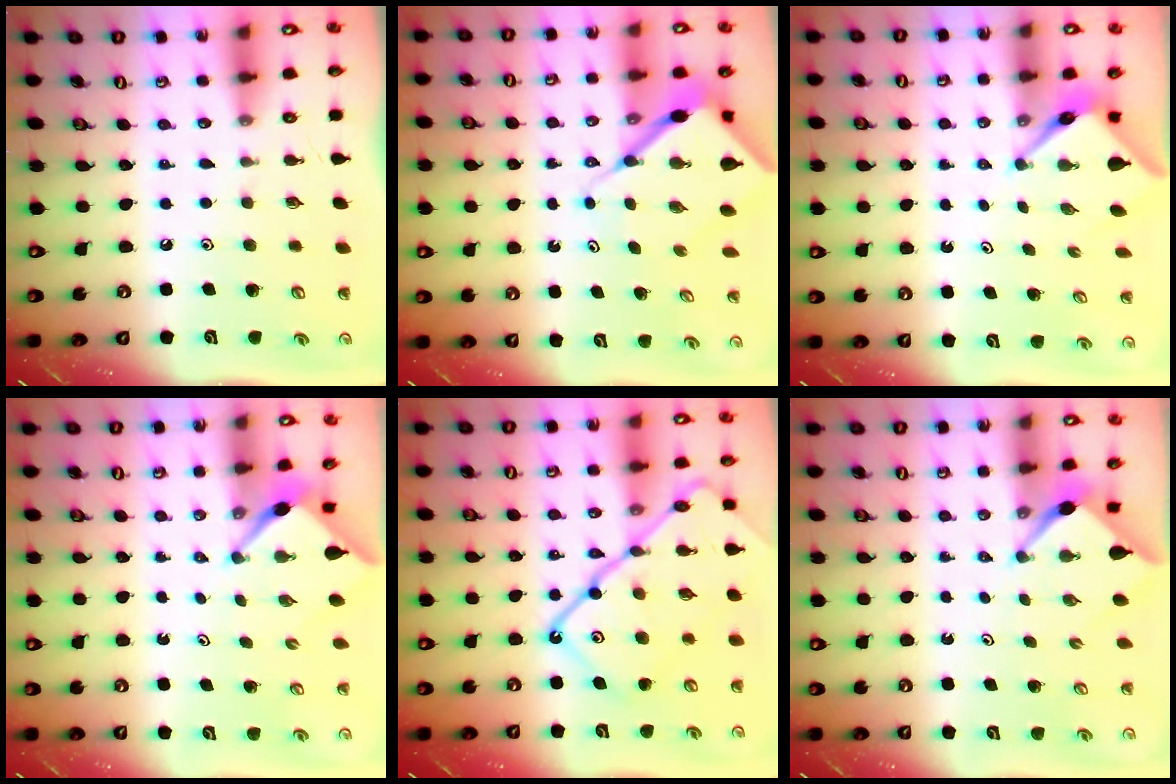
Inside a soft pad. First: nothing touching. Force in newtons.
{"total": 9.4, "press": 9.3, "slide": 0.9}
{"total": 3.9, "press": 3.9, "slide": 0.2}
{"total": 2.7, "press": 2.7, "slide": 0.3}
{"total": 20.3, "press": 20.2, "slide": 1.8}
{"total": 2.4, "press": 2.4, "slide": 0.2}